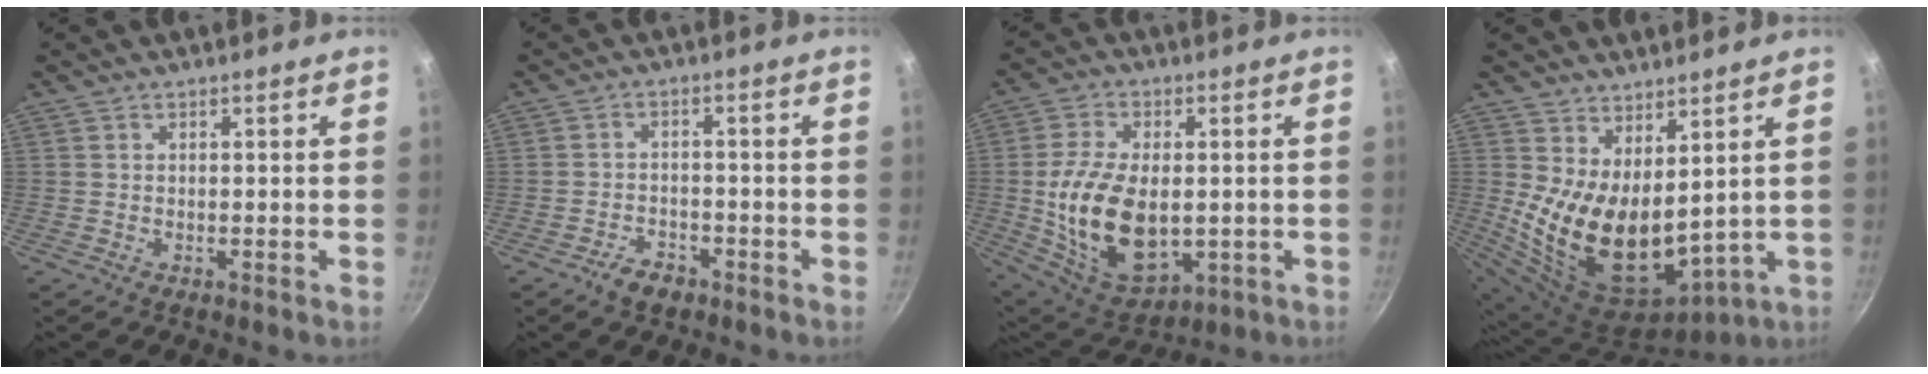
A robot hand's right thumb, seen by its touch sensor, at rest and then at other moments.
{"total": 4.1, "force": [-2.9, 2.3, 1.8], "torque": [-0.025, 0.027, -0.047]}
{"total": 18.1, "force": [-0.9, 10.7, 14.5], "torque": [-0.251, -0.008, 0.001]}
{"total": 16.0, "force": [3.7, 8.8, 12.8], "torque": [-0.209, -0.053, 0.094]}